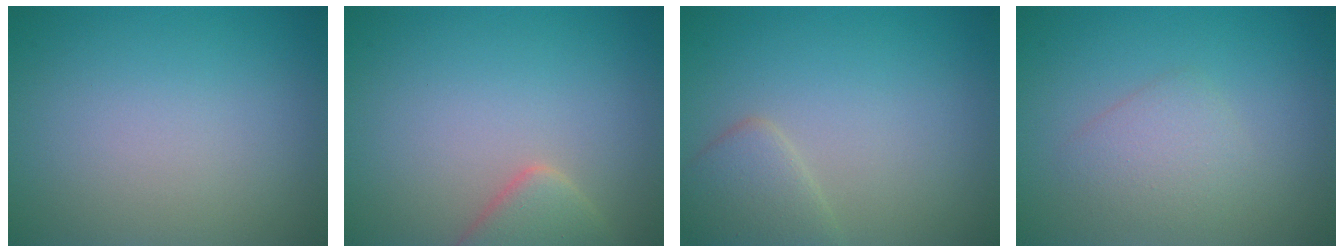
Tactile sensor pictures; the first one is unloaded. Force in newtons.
{"total": 3.0, "press": 2.9, "slide": 0.3}
{"total": 2.5, "press": 2.5, "slide": 0.2}
{"total": 2.1, "press": 2.1, "slide": 0.0}